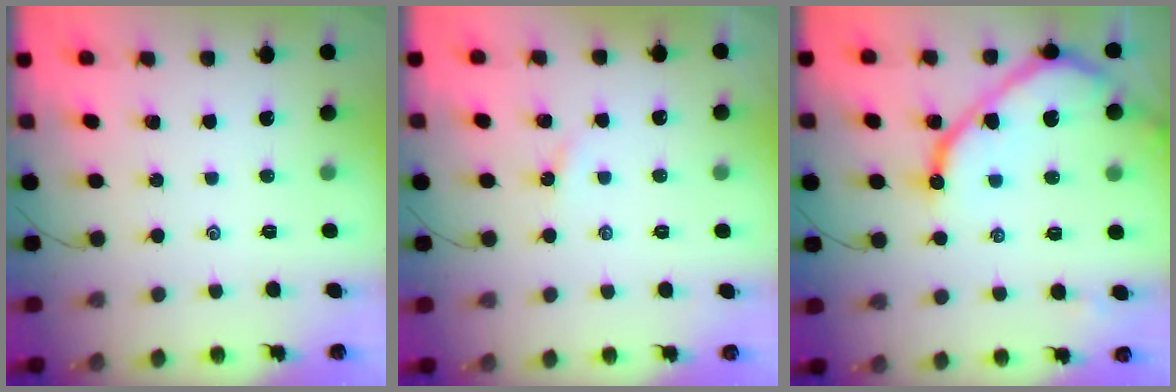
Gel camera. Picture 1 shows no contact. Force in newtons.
{"total": 1.4, "press": 1.4, "slide": 0.2}
{"total": 11.6, "press": 11.5, "slide": 1.0}